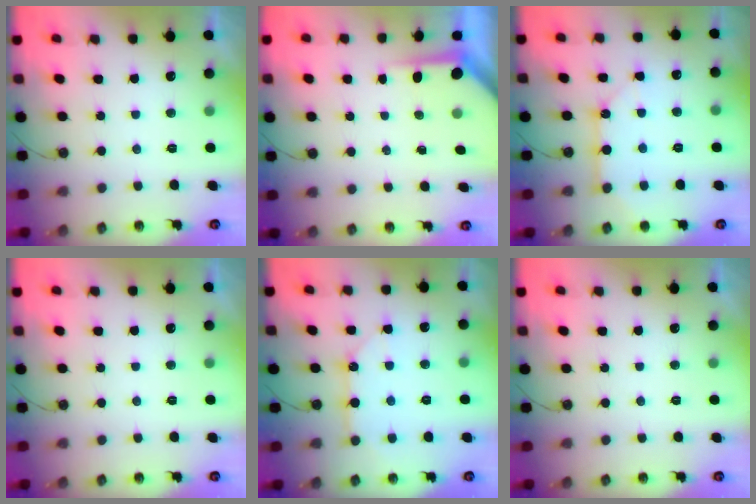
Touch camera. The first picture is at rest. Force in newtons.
{"total": 4.2, "press": 4.2, "slide": 0.3}
{"total": 10.4, "press": 10.4, "slide": 0.9}
{"total": 0.0}
{"total": 11.0, "press": 11.0, "slide": 1.1}
{"total": 0.0}